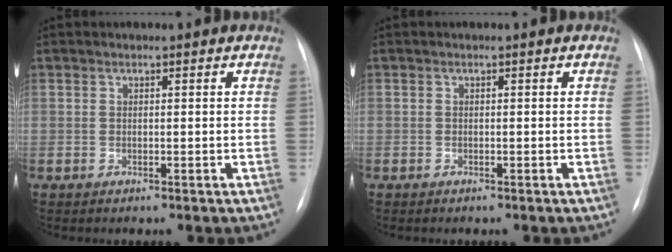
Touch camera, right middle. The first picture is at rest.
{"total": 0.0}